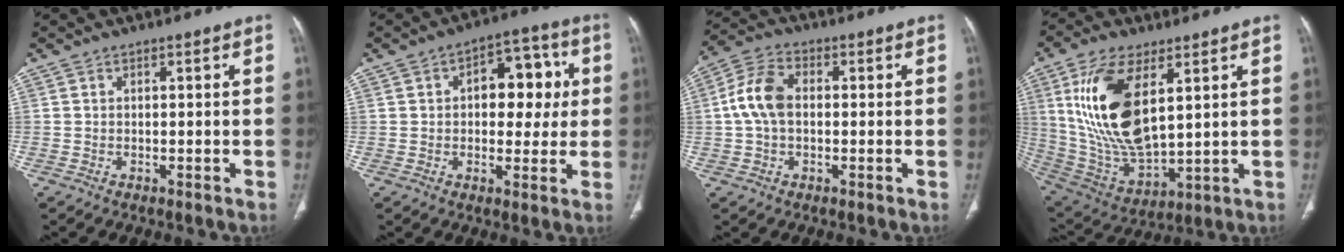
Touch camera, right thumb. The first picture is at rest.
{"total": 11.7, "force": [1.8, 7.2, 9.1], "torque": [-0.074, 0.020, 0.022]}
{"total": 8.3, "force": [0.2, 5.3, 6.3], "torque": [-0.130, 0.024, -0.004]}
{"total": 19.7, "force": [6.1, 9.0, 16.4], "torque": [-0.318, -0.029, 0.128]}